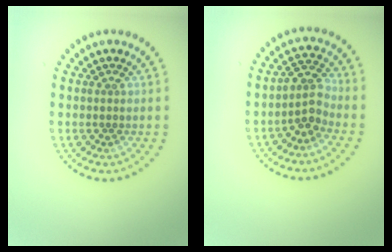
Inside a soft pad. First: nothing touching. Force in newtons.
{"total": 2.6, "press": 2.0, "slide": 1.7}